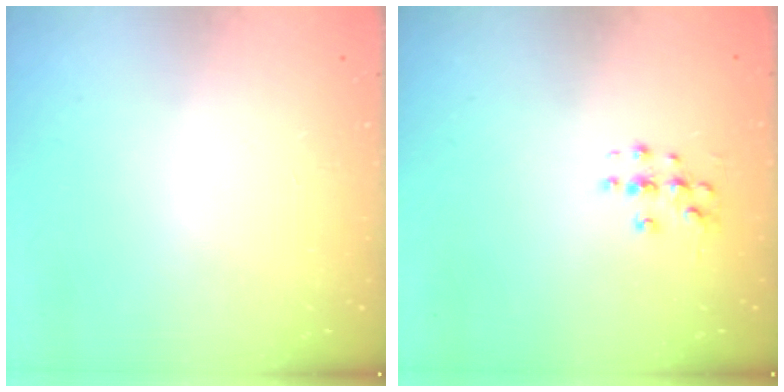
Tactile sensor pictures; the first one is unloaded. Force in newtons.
{"total": 3.3, "press": 3.3, "slide": 0.2}